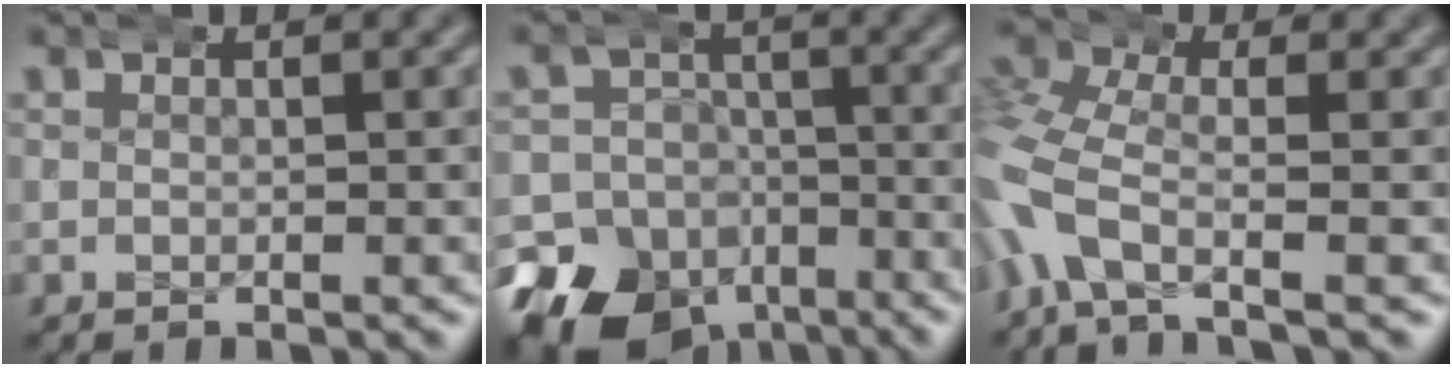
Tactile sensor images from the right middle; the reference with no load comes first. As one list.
[{"total": 18.7, "force": [-10.6, 14.0, 6.5], "torque": [-0.108, -0.081, -0.163]}, {"total": 4.2, "force": [-1.1, 3.0, 2.7], "torque": [-0.098, -0.018, -0.014]}]